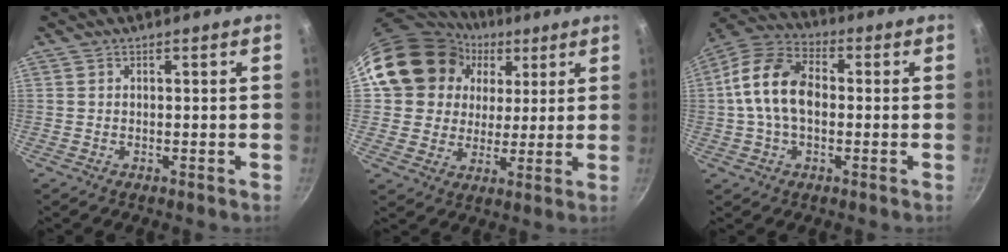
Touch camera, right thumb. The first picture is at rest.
{"total": 17.4, "force": [6.2, 14.9, 6.6], "torque": [-0.106, 0.013, 0.108]}
{"total": 13.7, "force": [0.2, 8.7, 10.5], "torque": [-0.184, 0.034, -0.013]}